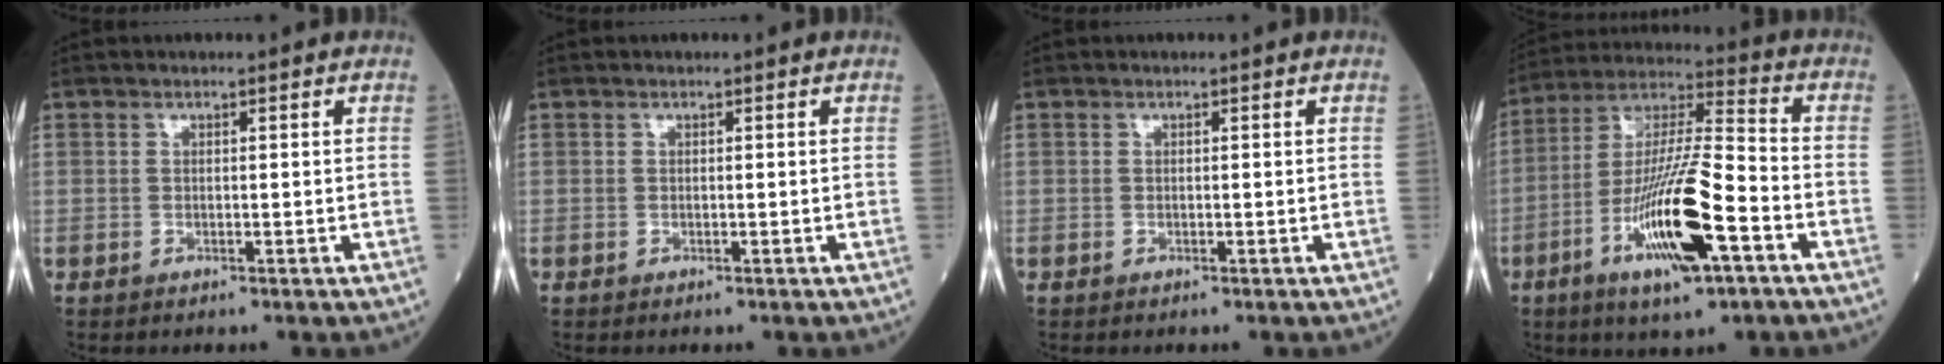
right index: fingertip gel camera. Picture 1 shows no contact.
{"total": 0.0}
{"total": 0.0}
{"total": 17.1, "force": [-6.6, 2.4, 15.6], "torque": [-0.302, -0.010, -0.116]}